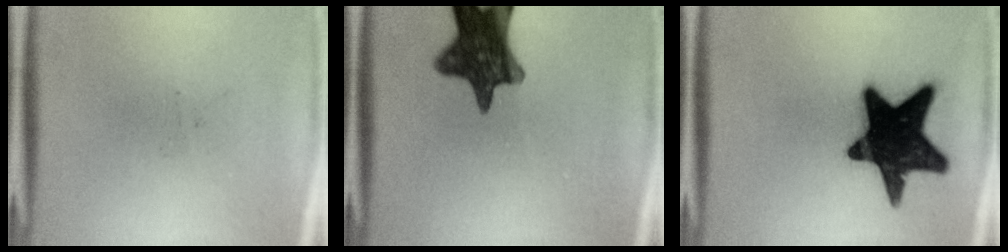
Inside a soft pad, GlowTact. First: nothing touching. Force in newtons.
{"total": 12.8}
{"total": 19.4}